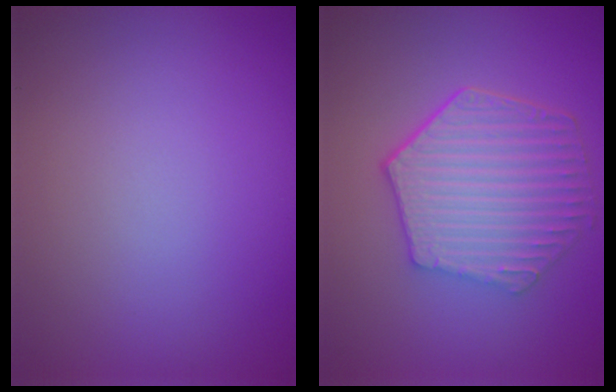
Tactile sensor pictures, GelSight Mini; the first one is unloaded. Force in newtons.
{"total": 6.4, "press": 4.8, "slide": 4.2}